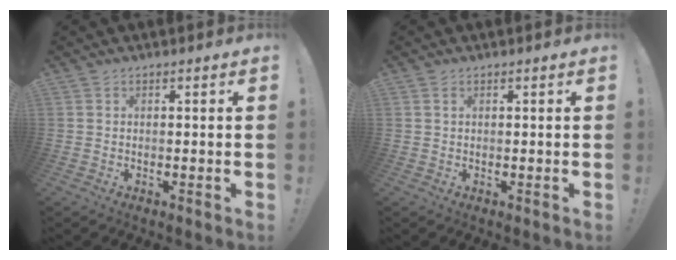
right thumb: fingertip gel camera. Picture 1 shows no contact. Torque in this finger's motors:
{"motor_torque": [0.18, -0.16, -0.45, 0.09, -0.03]}